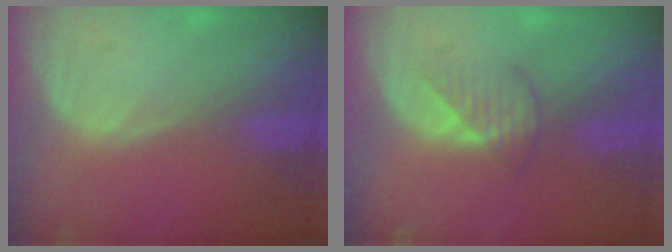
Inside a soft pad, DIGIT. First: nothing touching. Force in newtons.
{"total": 3.2, "press": 3.1, "slide": 1.0}